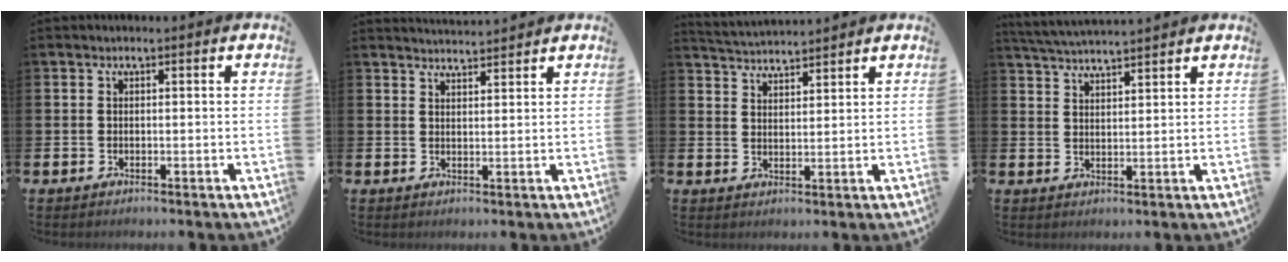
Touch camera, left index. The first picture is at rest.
{"total": 3.1, "force": [3.1, 0.0, 0.0], "torque": [0.002, -0.021, 0.055]}
{"total": 3.8, "force": [3.8, 0.2, -0.2], "torque": [-0.008, -0.023, 0.068]}
{"total": 4.1, "force": [4.1, -0.2, 0.4], "torque": [-0.027, -0.019, 0.075]}